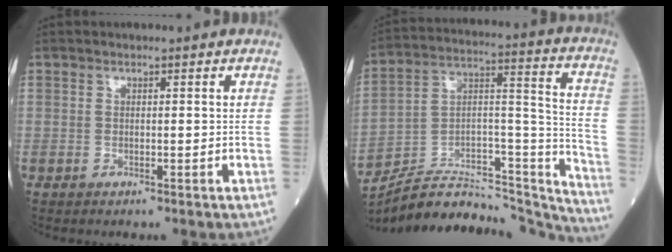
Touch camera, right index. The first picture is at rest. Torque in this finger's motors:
{"motor_torque": [-0.99, -1.15, -0.12, 0.01]}